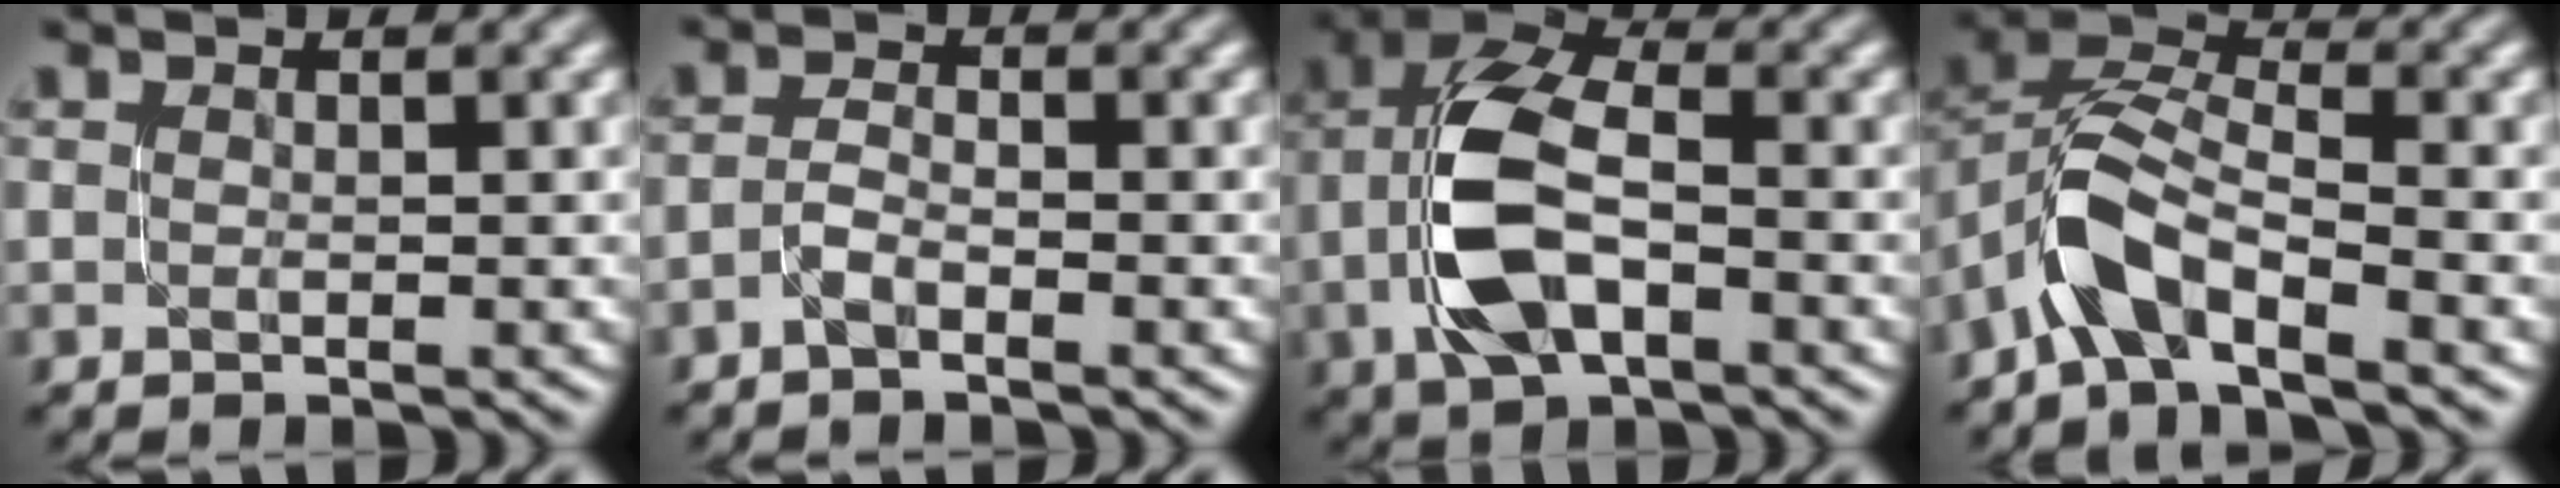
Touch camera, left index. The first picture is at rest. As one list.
[{"total": 1.4, "force": [-1.2, 0.3, 0.7], "torque": [-0.020, 0.007, -0.030]}, {"total": 7.5, "force": [-1.6, 3.9, 6.1], "torque": [-0.138, 0.017, -0.034]}, {"total": 5.7, "force": [-3.3, 2.4, 4.0], "torque": [-0.076, 0.016, -0.070]}]